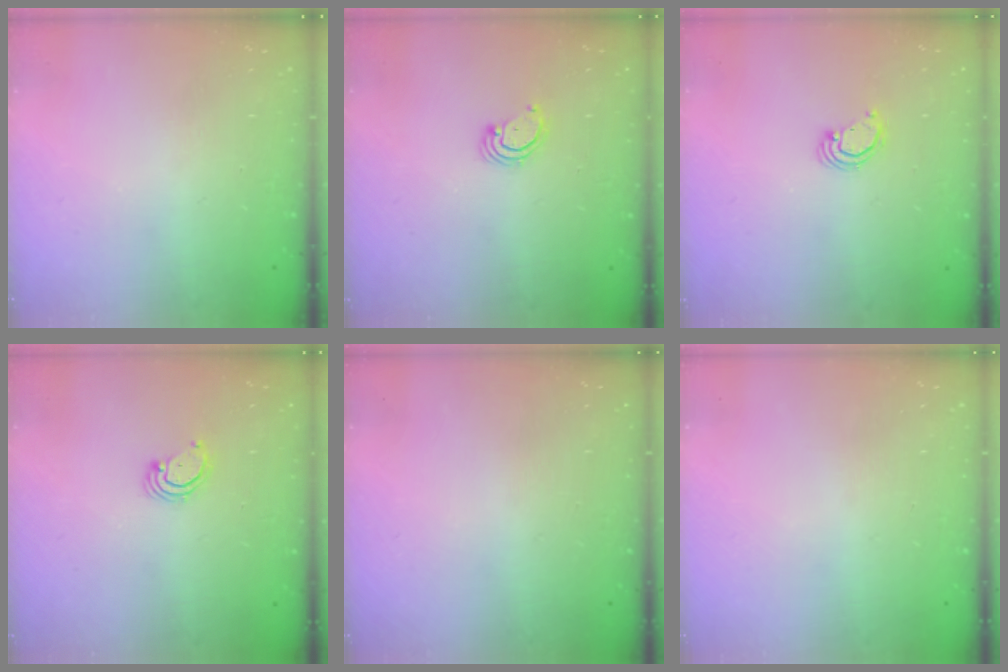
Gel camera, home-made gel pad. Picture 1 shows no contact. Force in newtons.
{"total": 2.3, "press": 2.3, "slide": 0.2}
{"total": 2.3, "press": 2.3, "slide": 0.3}
{"total": 2.3, "press": 2.3, "slide": 0.2}
{"total": 0.0}
{"total": 0.0}